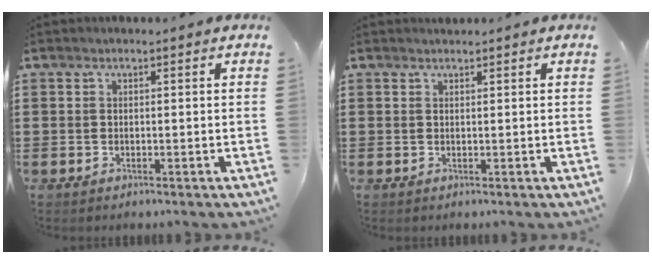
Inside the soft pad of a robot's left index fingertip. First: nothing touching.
{"total": 0.7, "force": [0.7, 0.2, 0.0], "torque": [-0.003, 0.000, 0.014]}